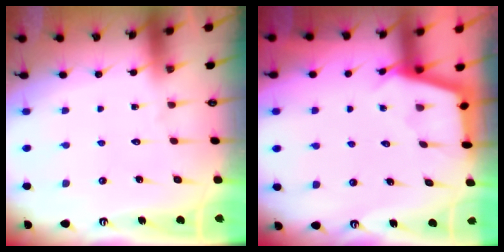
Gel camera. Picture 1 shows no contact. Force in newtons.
{"total": 2.9, "press": 2.9, "slide": 0.3}